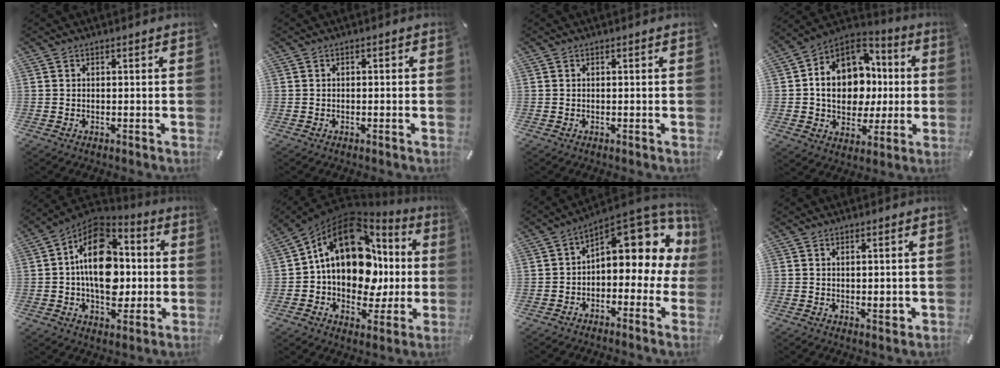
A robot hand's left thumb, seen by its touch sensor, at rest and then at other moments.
{"total": 0.8, "force": [-0.5, 0.5, 0.5], "torque": [-0.010, 0.003, -0.011]}
{"total": 0.0}
{"total": 16.2, "force": [0.7, 13.4, 9.2], "torque": [-0.167, -0.008, 0.019]}
{"total": 19.5, "force": [-0.2, 13.1, 14.5], "torque": [-0.242, 0.003, -0.006]}
{"total": 19.3, "force": [4.0, 13.4, 13.4], "torque": [-0.210, -0.023, 0.066]}
{"total": 13.2, "force": [5.8, 7.0, 9.6], "torque": [-0.120, -0.052, 0.097]}
{"total": 1.9, "force": [0.1, 1.1, 1.6], "torque": [-0.023, -0.002, 0.001]}